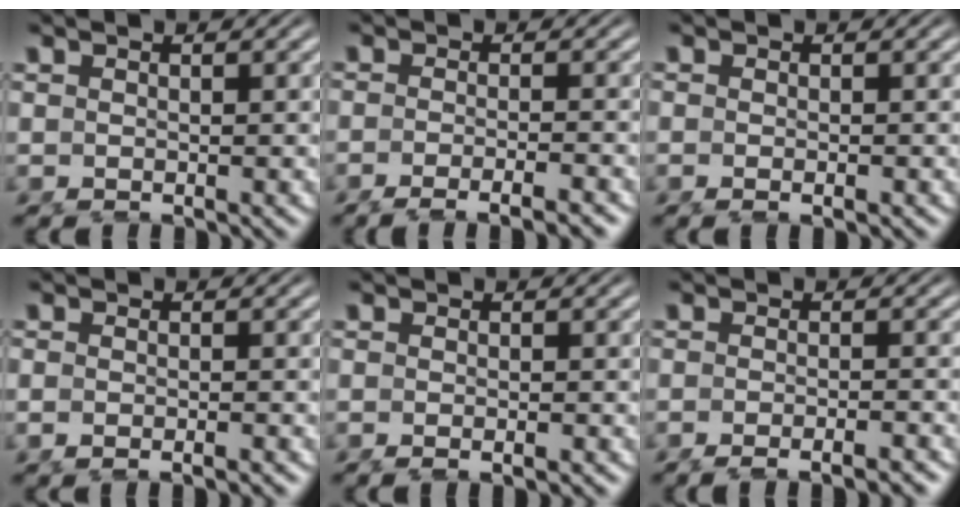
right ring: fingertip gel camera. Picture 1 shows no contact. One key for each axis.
{"total": 4.0, "fx": -3.4, "fy": 0.4, "fz": 2.2, "tx": -0.032, "ty": -0.006, "tz": -0.053}
{"total": 1.2, "fx": -0.7, "fy": 0.6, "fz": 0.8, "tx": -0.016, "ty": -0.004, "tz": -0.011}
{"total": 1.6, "fx": -1.1, "fy": 0.5, "fz": 1.0, "tx": -0.020, "ty": -0.003, "tz": -0.018}
{"total": 1.4, "fx": -1.0, "fy": 0.4, "fz": 0.9, "tx": -0.015, "ty": -0.002, "tz": -0.017}
{"total": 2.7, "fx": -2.4, "fy": 0.2, "fz": 1.3, "tx": -0.017, "ty": 0.000, "tz": -0.040}